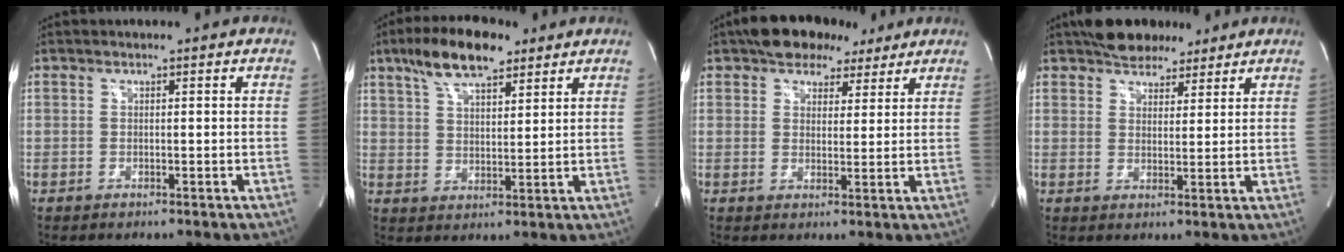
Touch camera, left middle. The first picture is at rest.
{"total": 10.6, "force": [7.2, 3.6, 6.9], "torque": [-0.131, 0.016, 0.129]}
{"total": 9.2, "force": [6.8, 4.9, 3.8], "torque": [-0.048, 0.028, 0.101]}
{"total": 7.8, "force": [6.4, 3.4, 3.0], "torque": [-0.045, 0.019, 0.104]}